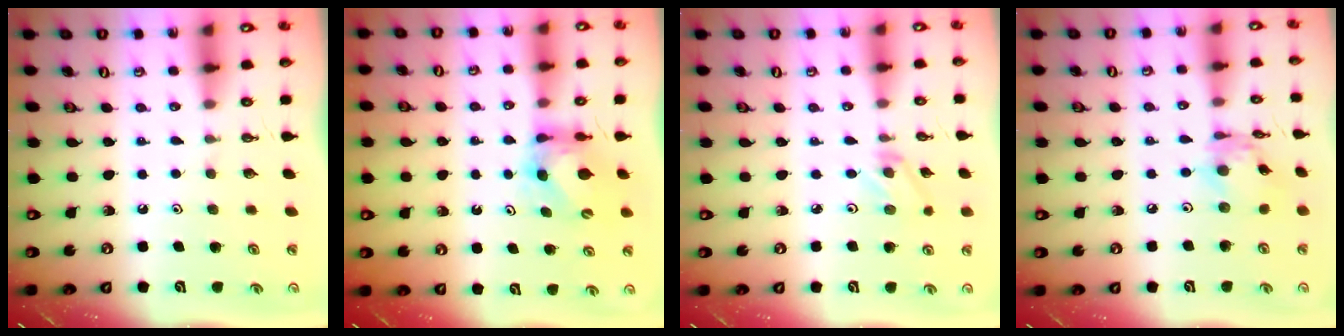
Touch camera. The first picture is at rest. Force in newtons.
{"total": 6.5, "press": 6.5, "slide": 0.6}
{"total": 2.6, "press": 2.6, "slide": 0.4}
{"total": 8.3, "press": 8.3, "slide": 0.5}